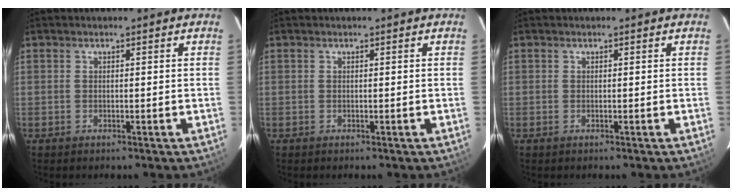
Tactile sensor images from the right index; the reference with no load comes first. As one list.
[{"total": 0.0}, {"total": 0.0}]